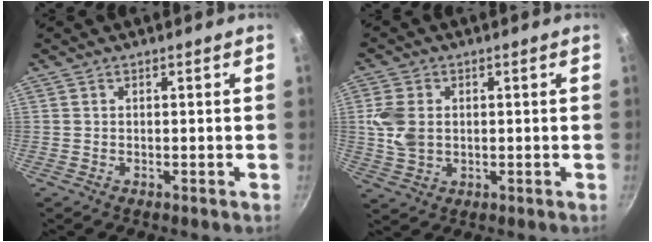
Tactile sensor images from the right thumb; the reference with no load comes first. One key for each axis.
{"total": 7.0, "fx": 0.8, "fy": 5.1, "fz": 4.7, "tx": -0.092, "ty": -0.001, "tz": 0.016}